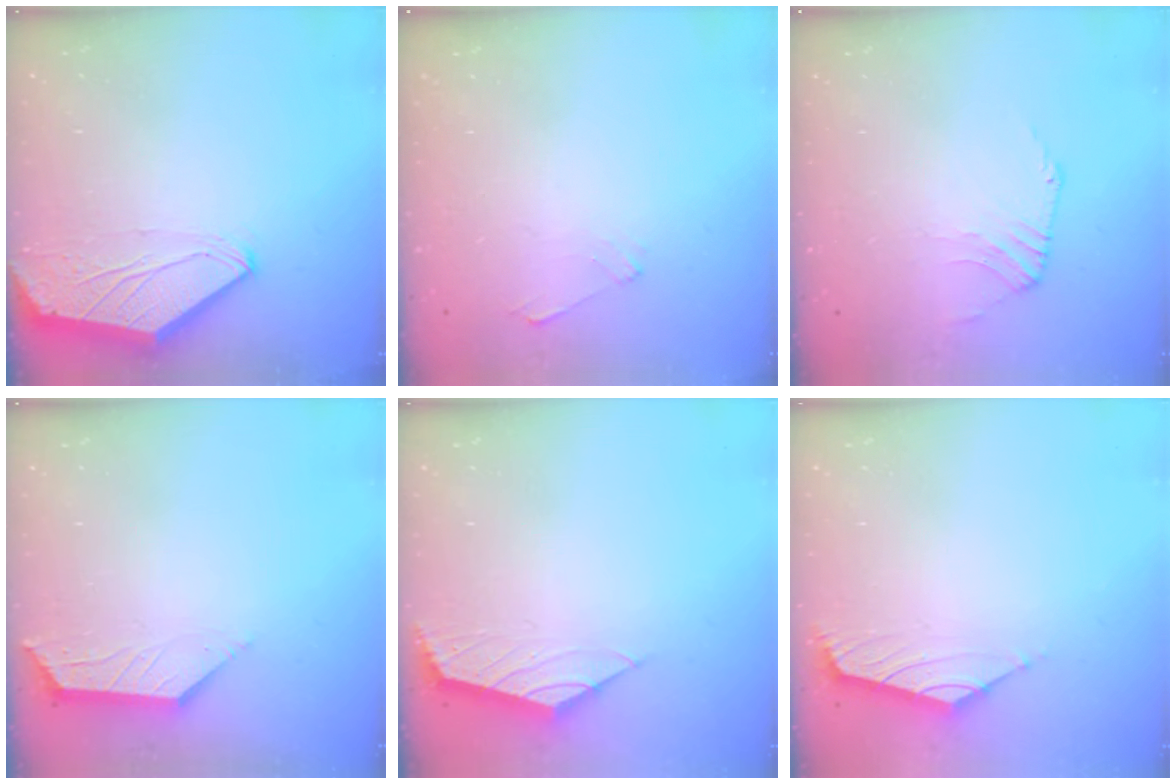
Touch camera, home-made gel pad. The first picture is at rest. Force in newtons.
{"total": 1.0, "press": 1.0, "slide": 0.3}
{"total": 2.4, "press": 2.4, "slide": 0.5}
{"total": 2.9, "press": 2.8, "slide": 0.5}
{"total": 2.3, "press": 2.2, "slide": 0.6}
{"total": 1.7, "press": 1.6, "slide": 0.6}